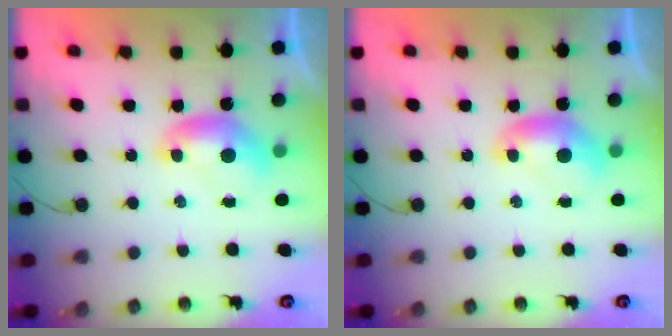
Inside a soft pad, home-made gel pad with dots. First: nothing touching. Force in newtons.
{"total": 0.0}